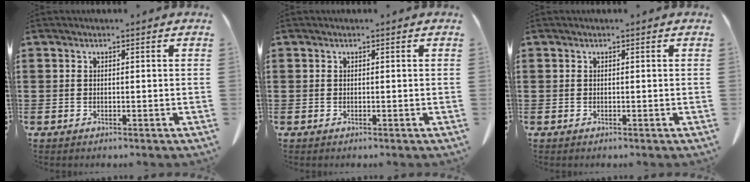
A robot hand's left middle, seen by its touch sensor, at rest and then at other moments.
{"total": 0.0}
{"total": 0.0}